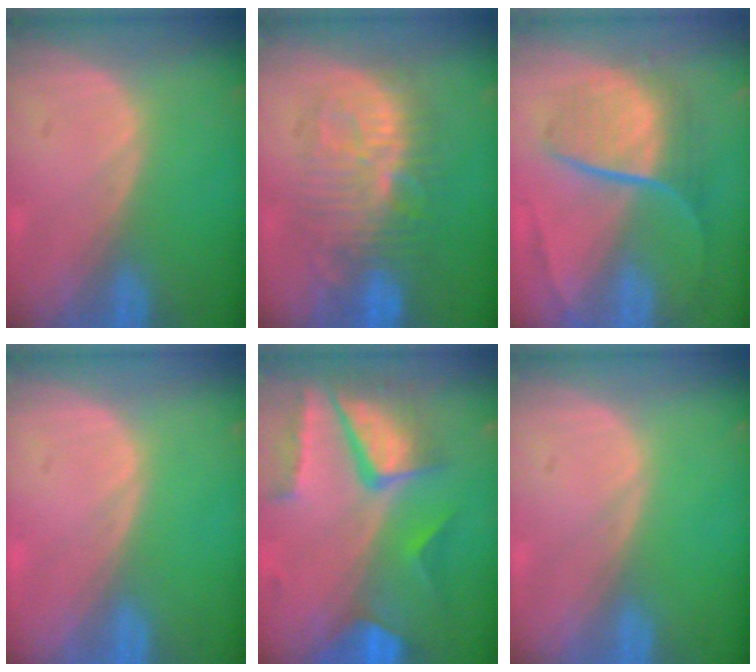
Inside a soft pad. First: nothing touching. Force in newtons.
{"total": 9.4, "press": 9.3, "slide": 1.4}
{"total": 9.2, "press": 7.6, "slide": 5.1}
{"total": 0.0}
{"total": 10.4, "press": 8.6, "slide": 5.8}
{"total": 0.0}